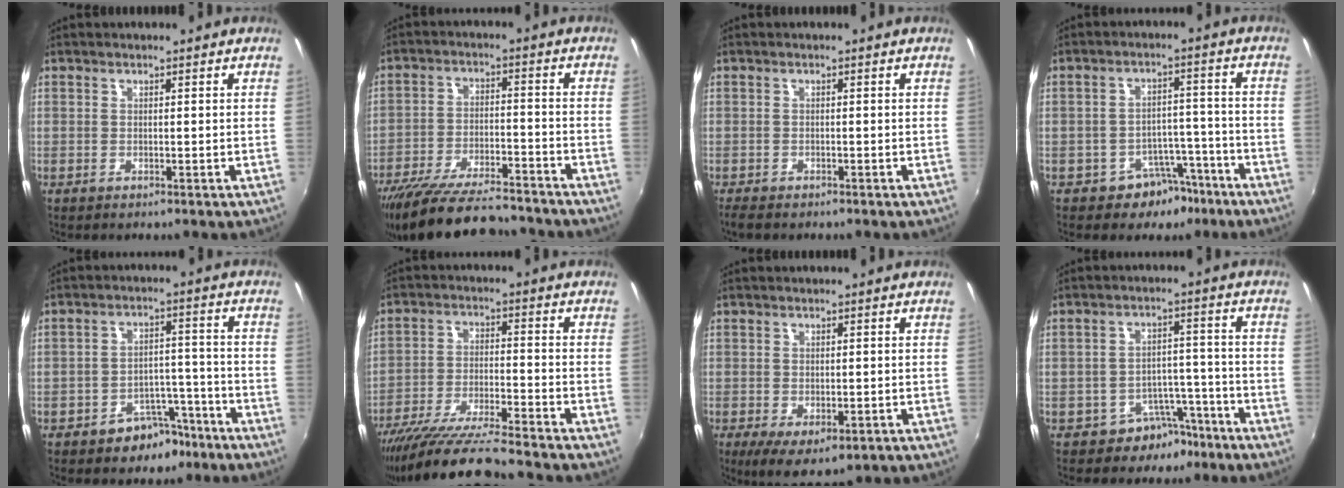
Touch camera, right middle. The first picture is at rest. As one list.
[{"total": 18.0, "force": [-15.6, 3.8, 8.0], "torque": [-0.163, -0.028, -0.247]}, {"total": 2.9, "force": [-2.5, 0.8, 1.2], "torque": [-0.026, -0.019, -0.041]}, {"total": 7.4, "force": [-5.1, 4.9, 2.1], "torque": [-0.041, 0.027, -0.060]}, {"total": 7.8, "force": [-5.4, 4.9, 2.7], "torque": [-0.054, 0.027, -0.064]}, {"total": 13.6, "force": [-12.0, 0.0, 6.3], "torque": [-0.134, -0.027, -0.213]}, {"total": 6.3, "force": [-2.3, 3.4, 4.8], "torque": [-0.086, -0.029, -0.029]}, {"total": 6.7, "force": [-4.9, 4.3, 1.3], "torque": [-0.023, 0.029, -0.063]}]